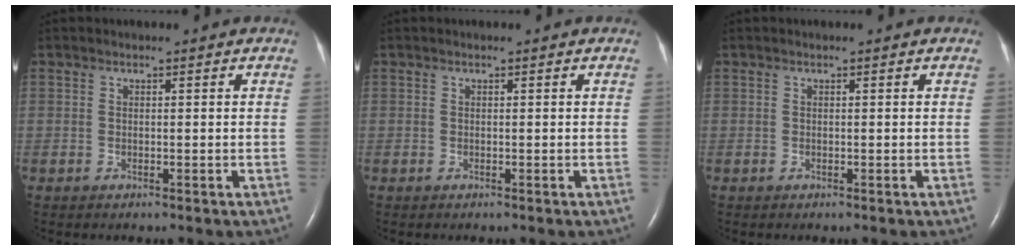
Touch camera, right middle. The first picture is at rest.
{"total": 0.0}
{"total": 0.0}